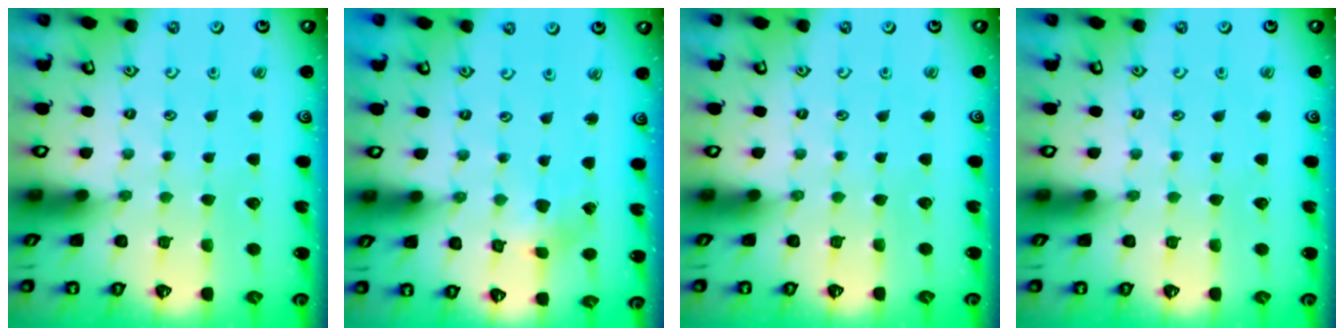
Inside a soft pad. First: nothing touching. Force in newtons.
{"total": 1.9, "press": 1.9, "slide": 0.3}
{"total": 0.0}
{"total": 0.0}